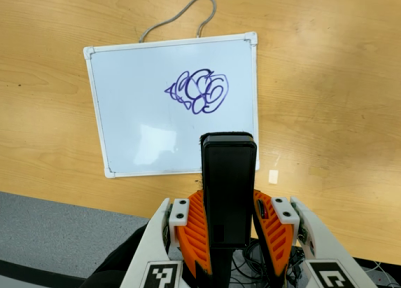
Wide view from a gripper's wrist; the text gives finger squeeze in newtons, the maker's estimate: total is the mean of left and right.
{"total": 5.3, "left": 3.8, "right": 6.9}